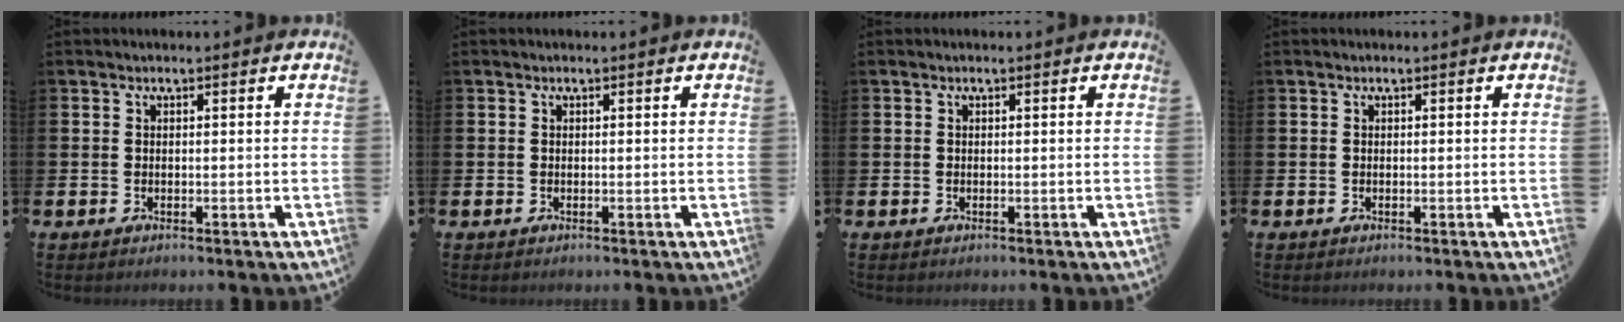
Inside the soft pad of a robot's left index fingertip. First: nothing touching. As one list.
[{"total": 0.0}, {"total": 0.0}, {"total": 0.0}]